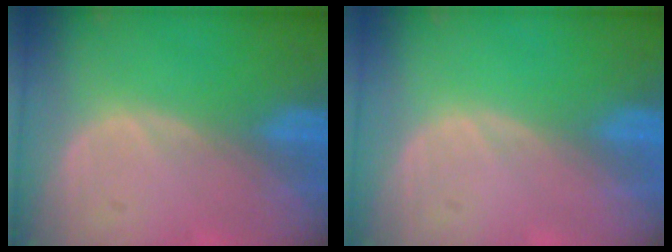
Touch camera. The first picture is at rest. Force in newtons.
{"total": 0.0}